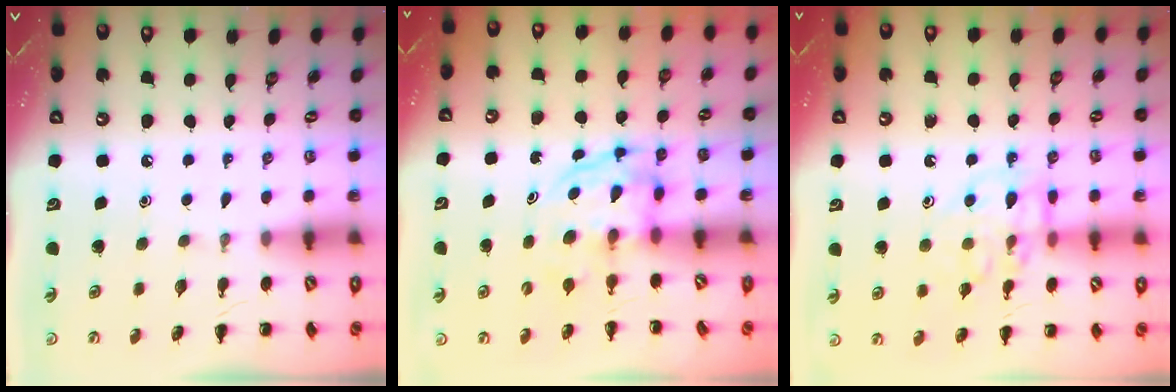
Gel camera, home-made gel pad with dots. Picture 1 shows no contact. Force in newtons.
{"total": 3.9, "press": 3.8, "slide": 0.3}
{"total": 12.0, "press": 12.0, "slide": 0.8}